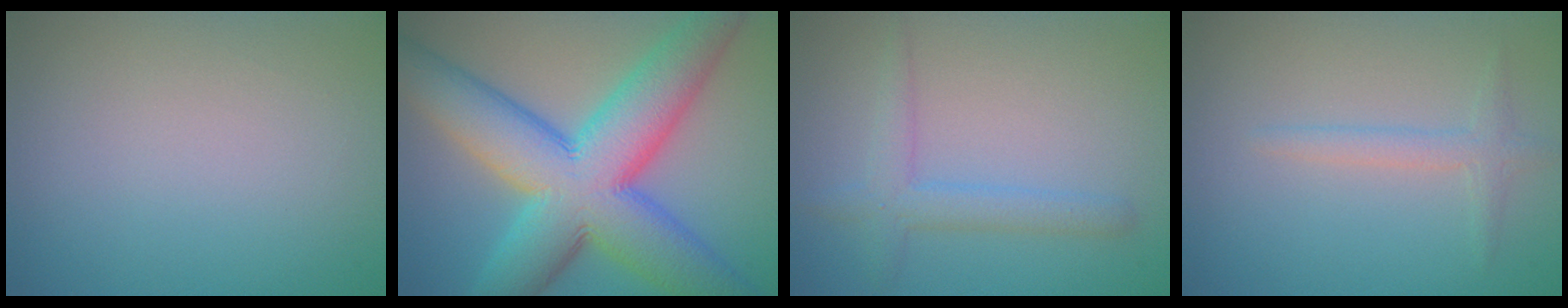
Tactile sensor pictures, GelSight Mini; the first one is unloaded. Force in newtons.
{"total": 13.5, "press": 13.5, "slide": 0.2}
{"total": 2.7, "press": 2.7, "slide": 0.2}
{"total": 1.7, "press": 1.7, "slide": 0.1}